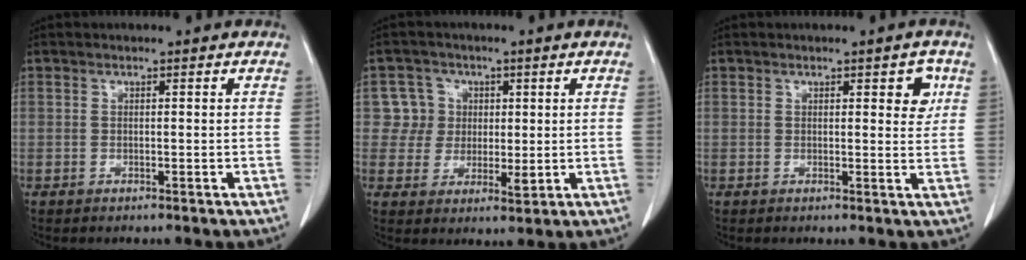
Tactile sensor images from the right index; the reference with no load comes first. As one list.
[{"total": 5.6, "force": [1.4, 5.4, 0.7], "torque": [0.000, 0.010, 0.027]}, {"total": 3.3, "force": [1.3, 1.1, 2.8], "torque": [-0.027, -0.002, 0.014]}]